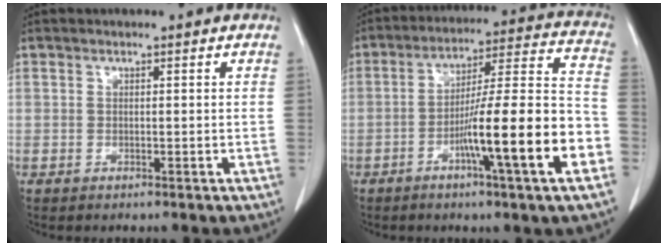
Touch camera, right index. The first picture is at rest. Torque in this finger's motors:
{"motor_torque": [1.65, -0.49, 0.69, 0.18]}